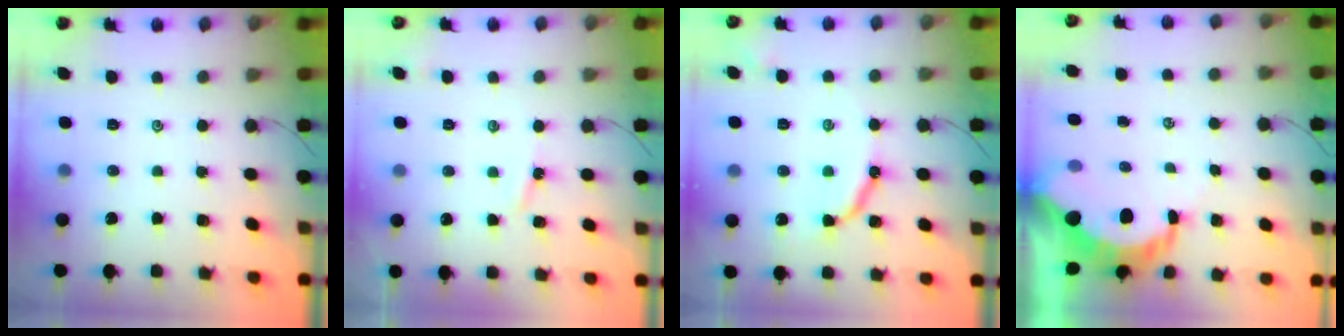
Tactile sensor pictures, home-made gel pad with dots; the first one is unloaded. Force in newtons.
{"total": 2.8, "press": 2.8, "slide": 0.5}
{"total": 9.3, "press": 9.3, "slide": 0.1}
{"total": 9.5, "press": 9.5, "slide": 0.8}